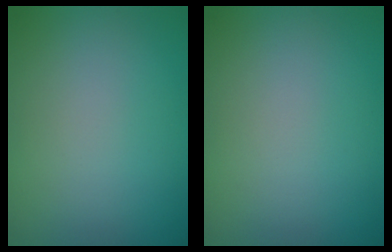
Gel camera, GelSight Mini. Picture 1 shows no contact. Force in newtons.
{"total": 0.0}